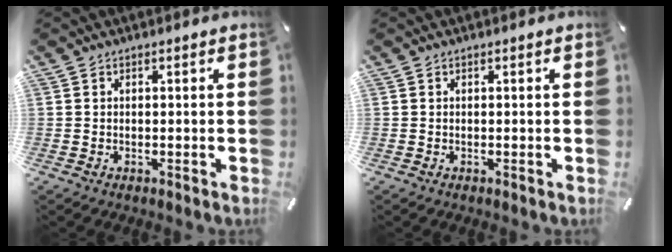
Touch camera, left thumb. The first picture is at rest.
{"total": 0.0}